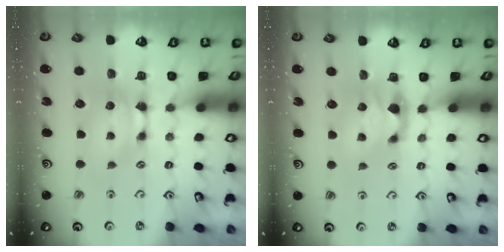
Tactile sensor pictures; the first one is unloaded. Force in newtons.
{"total": 1.2, "press": 0.1, "slide": 1.2}